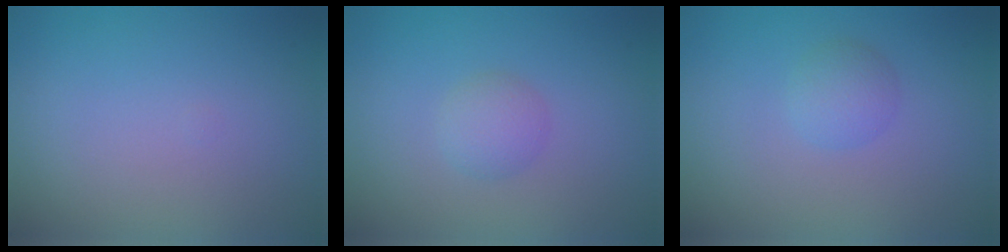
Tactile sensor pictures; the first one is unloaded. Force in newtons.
{"total": 1.8, "press": 1.8, "slide": 0.1}
{"total": 1.7, "press": 1.7, "slide": 0.0}